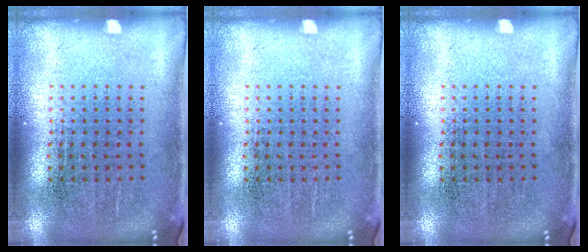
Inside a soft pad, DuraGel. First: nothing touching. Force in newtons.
{"total": 0.0}
{"total": 0.0}